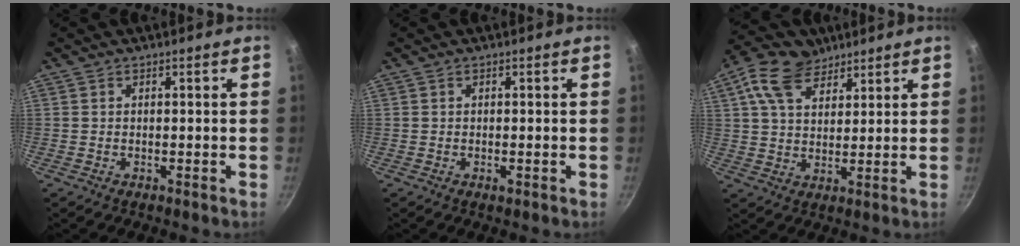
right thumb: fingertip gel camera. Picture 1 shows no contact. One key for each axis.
{"total": 0.6, "fx": -0.3, "fy": 0.3, "fz": 0.5, "tx": -0.007, "ty": 0.000, "tz": -0.004}
{"total": 10.9, "fx": 6.1, "fy": 6.8, "fz": 5.8, "tx": -0.091, "ty": -0.011, "tz": 0.104}